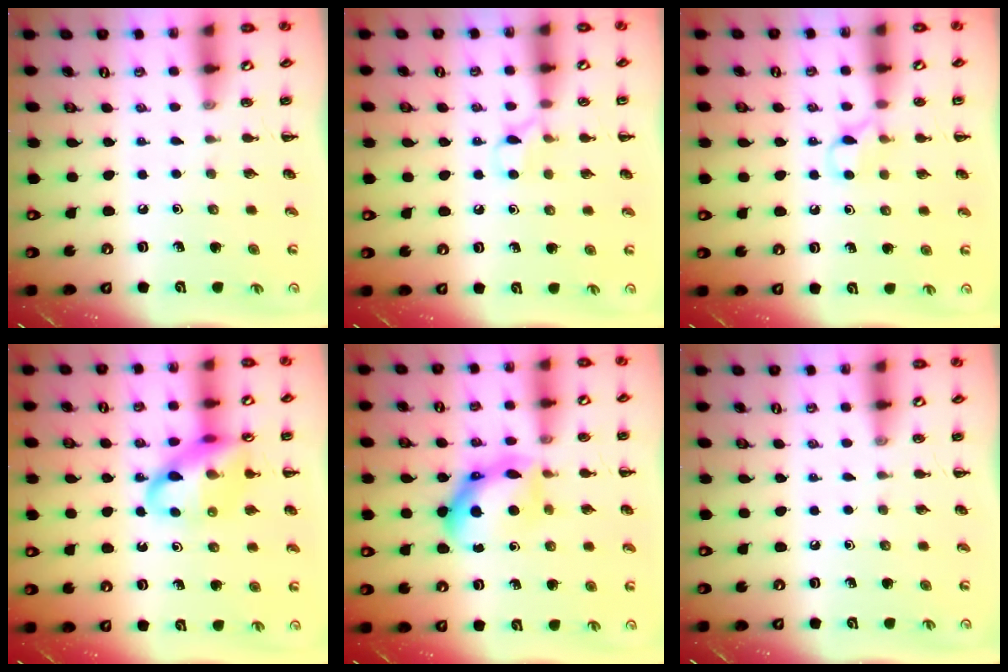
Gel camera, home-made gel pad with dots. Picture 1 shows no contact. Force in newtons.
{"total": 5.5, "press": 5.4, "slide": 1.3}
{"total": 5.6, "press": 5.3, "slide": 1.9}
{"total": 14.6, "press": 14.4, "slide": 2.4}
{"total": 10.7, "press": 10.6, "slide": 0.7}
{"total": 0.0}